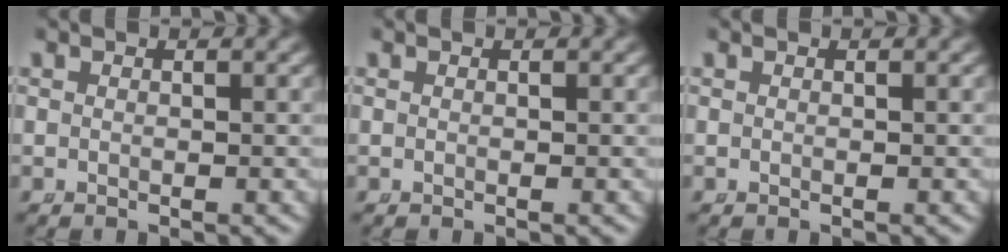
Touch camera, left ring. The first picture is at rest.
{"total": 0.0}
{"total": 0.0}